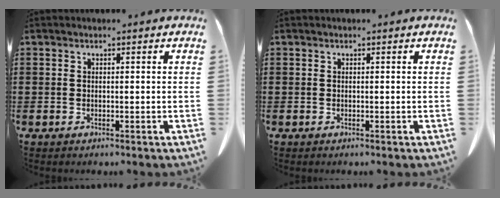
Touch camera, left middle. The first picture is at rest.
{"total": 0.0}